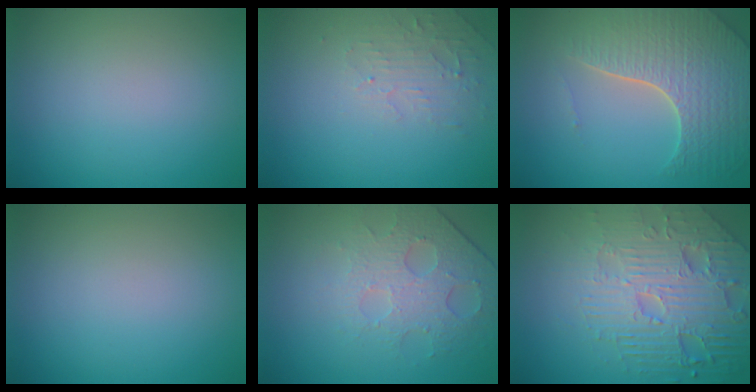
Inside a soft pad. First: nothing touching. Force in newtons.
{"total": 2.4, "press": 2.3, "slide": 0.5}
{"total": 7.0, "press": 5.2, "slide": 4.7}
{"total": 0.0}
{"total": 4.9, "press": 3.4, "slide": 3.6}
{"total": 8.4, "press": 6.0, "slide": 5.8}